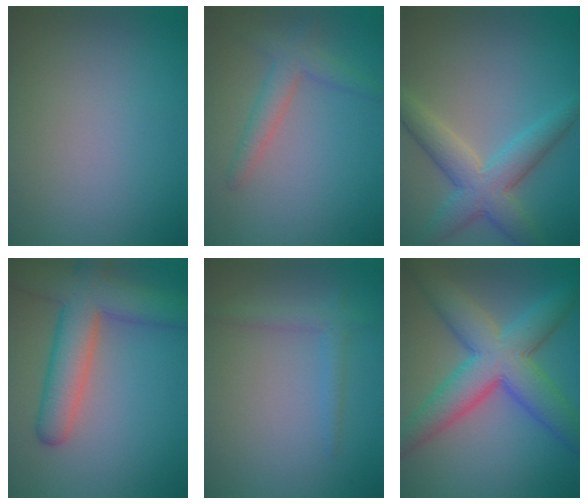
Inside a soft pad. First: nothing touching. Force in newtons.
{"total": 2.7, "press": 2.7, "slide": 0.3}
{"total": 5.6, "press": 5.6, "slide": 0.1}
{"total": 7.6, "press": 7.5, "slide": 0.4}
{"total": 1.7, "press": 1.7, "slide": 0.1}
{"total": 8.9, "press": 8.9, "slide": 0.3}